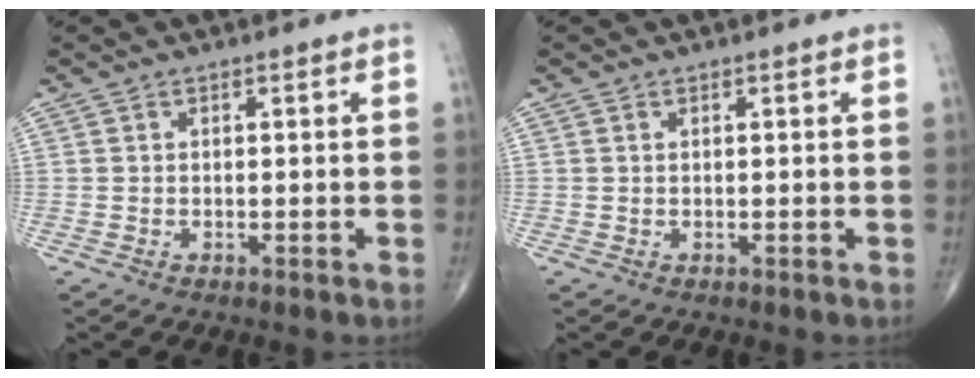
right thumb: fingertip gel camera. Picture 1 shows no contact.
{"total": 0.0}